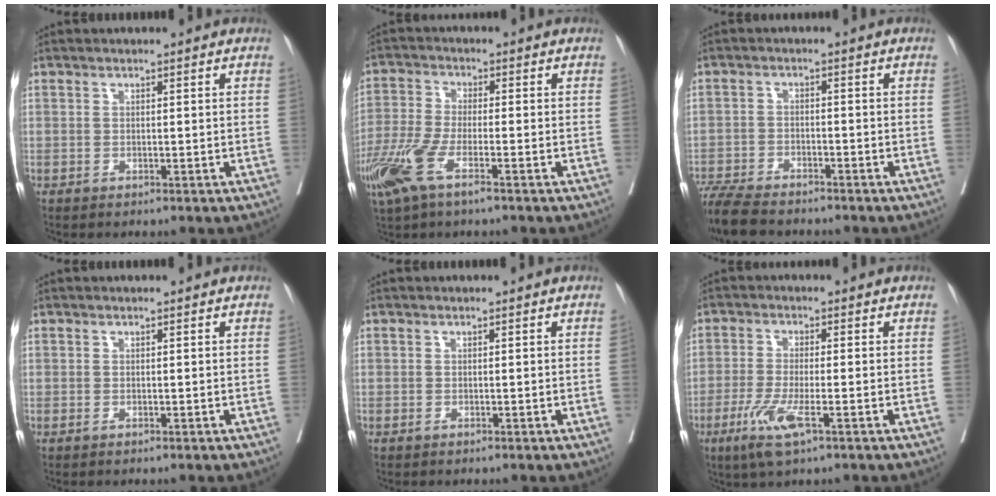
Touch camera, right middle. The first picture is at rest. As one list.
[{"total": 7.8, "force": [-4.2, 1.7, 6.4], "torque": [-0.152, -0.016, -0.085]}, {"total": 9.0, "force": [-8.0, 1.8, 3.7], "torque": [-0.062, -0.020, -0.137]}, {"total": 0.0}, {"total": 0.0}, {"total": 6.5, "force": [-3.2, 0.7, 5.6], "torque": [-0.120, -0.017, -0.060]}]